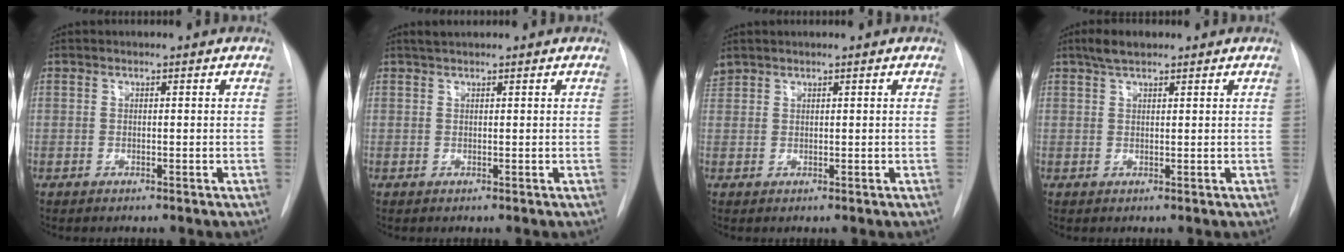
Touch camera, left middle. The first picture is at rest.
{"total": 1.3, "force": [1.2, 0.1, 0.6], "torque": [-0.014, 0.011, 0.024]}
{"total": 1.6, "force": [1.4, 0.6, 0.0], "torque": [-0.008, 0.016, 0.033]}
{"total": 3.2, "force": [2.3, 1.0, 1.9], "torque": [-0.041, 0.010, 0.043]}